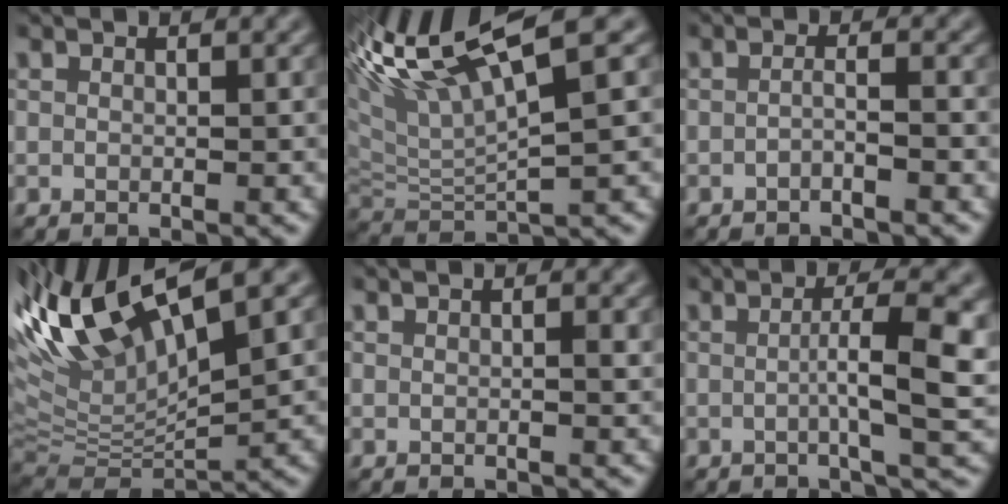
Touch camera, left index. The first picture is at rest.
{"total": 10.1, "force": [5.3, 1.9, 8.4], "torque": [-0.159, 0.032, 0.100]}
{"total": 1.3, "force": [-0.8, 0.2, 1.0], "torque": [-0.016, 0.002, -0.016]}
{"total": 10.6, "force": [5.0, 3.1, 8.8], "torque": [-0.178, 0.010, 0.093]}
{"total": 0.9, "force": [0.4, 0.2, 0.7], "torque": [-0.014, 0.003, 0.006]}
{"total": 6.7, "force": [-0.1, 1.4, 6.6], "torque": [-0.092, 0.004, -0.002]}